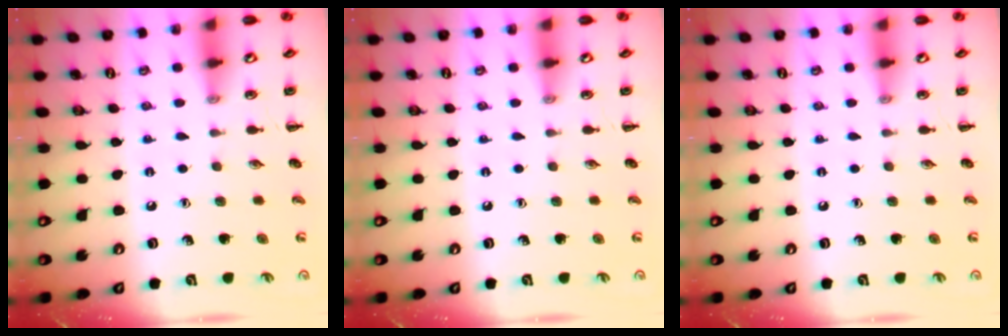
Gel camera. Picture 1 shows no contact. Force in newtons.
{"total": 0.0}
{"total": 0.0}